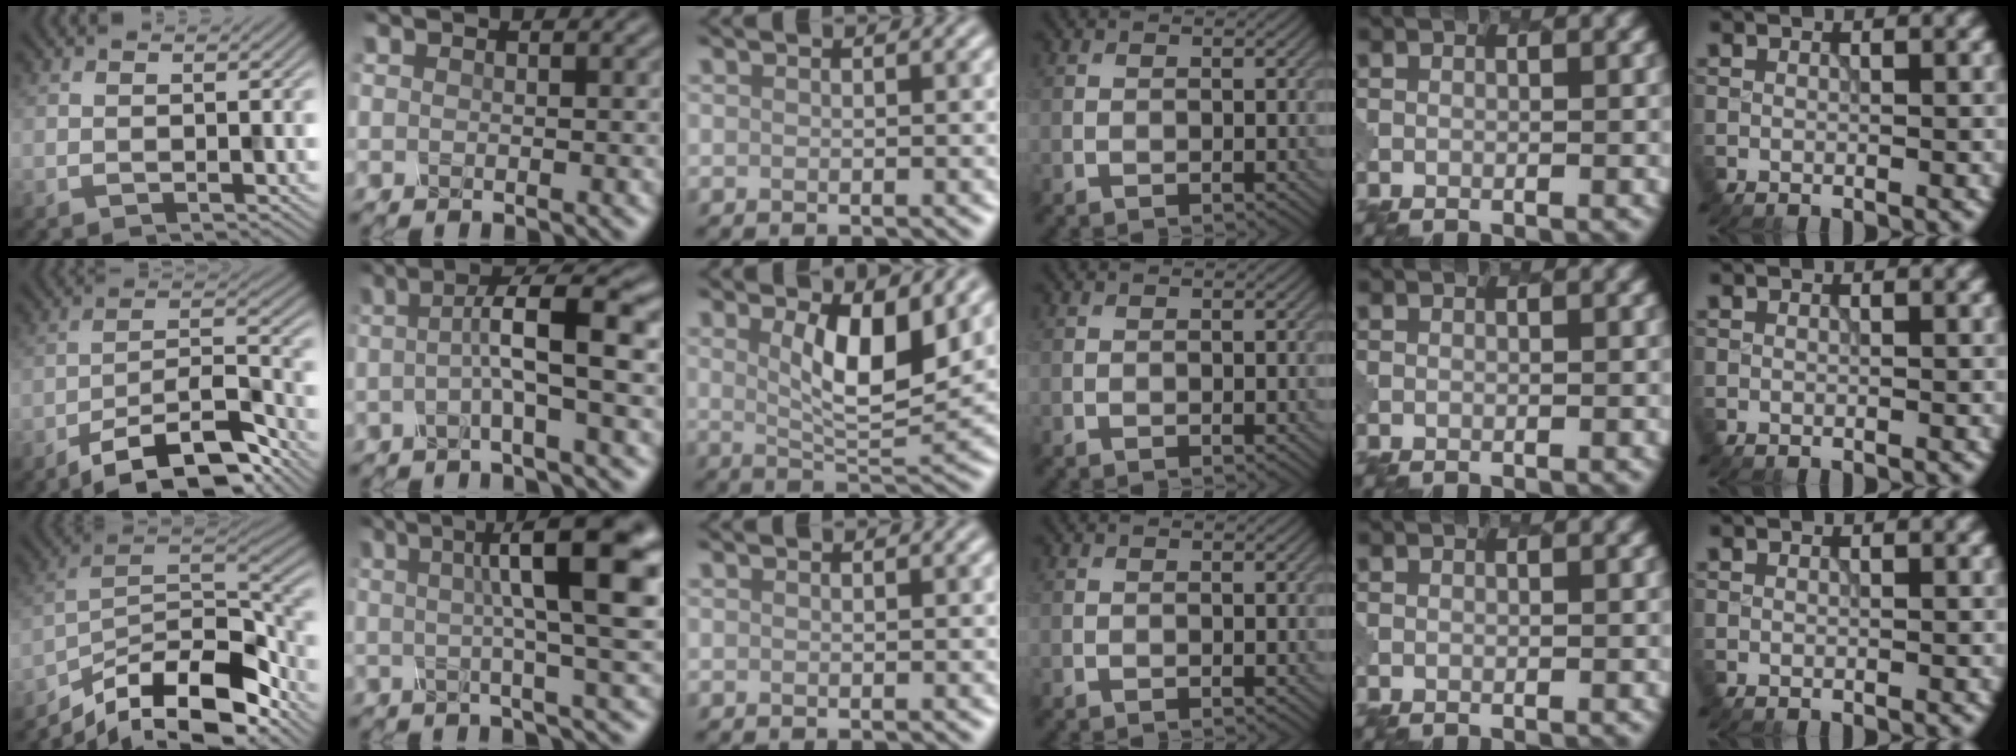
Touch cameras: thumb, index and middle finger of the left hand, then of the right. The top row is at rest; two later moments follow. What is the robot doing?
{"motion": "twist", "object": "rubiks cube"}